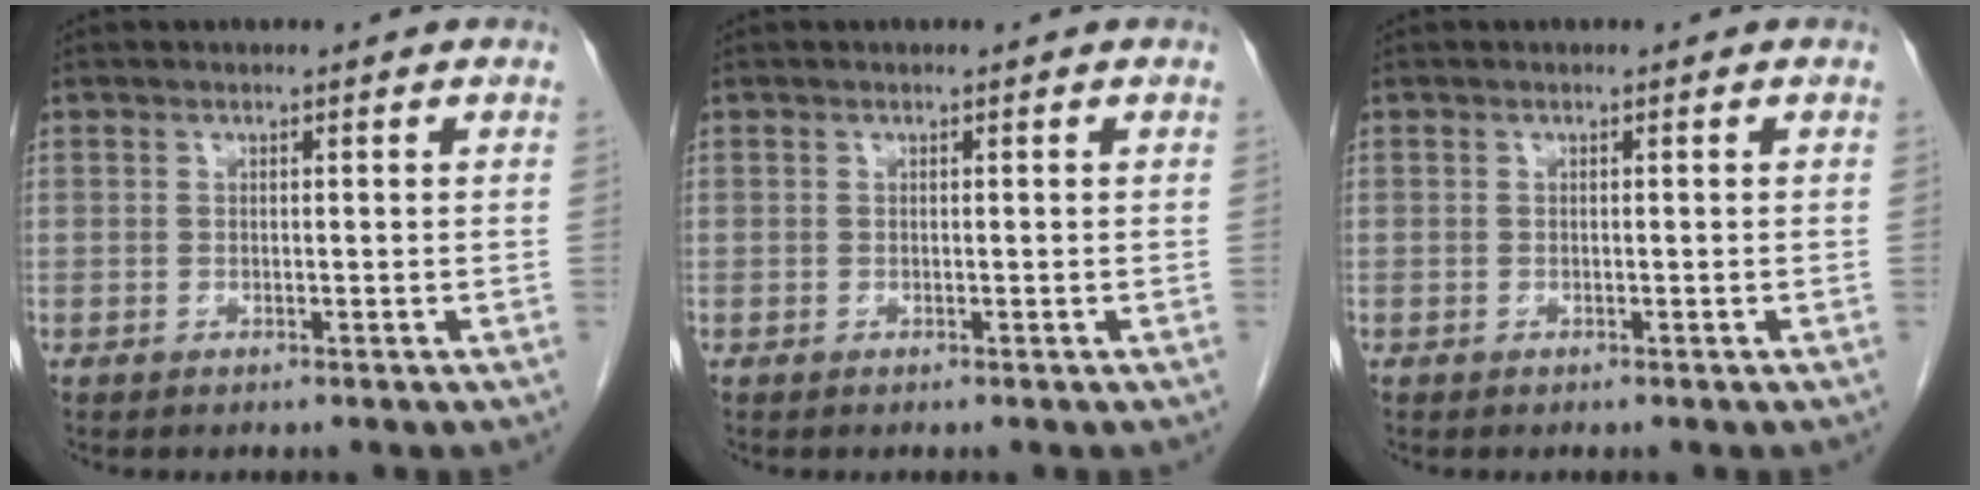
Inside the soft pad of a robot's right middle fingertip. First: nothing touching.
{"total": 0.0}
{"total": 0.0}